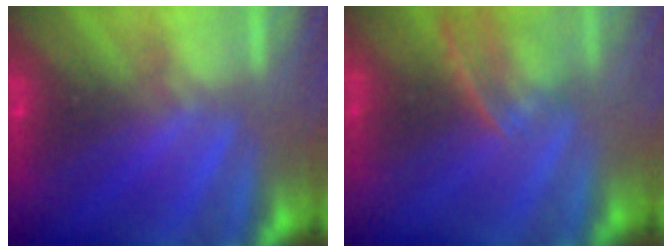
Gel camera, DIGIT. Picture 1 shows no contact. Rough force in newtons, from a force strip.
{"total": 6.9}